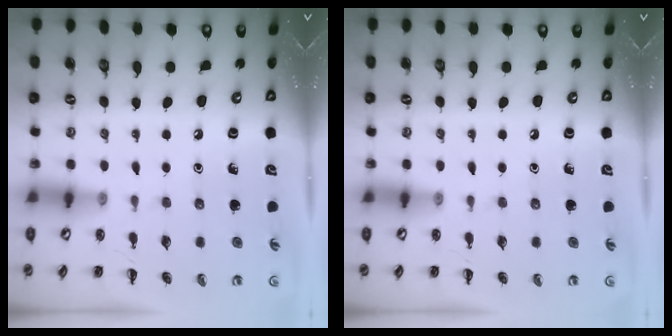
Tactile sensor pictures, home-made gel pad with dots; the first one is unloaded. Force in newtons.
{"total": 0.0}